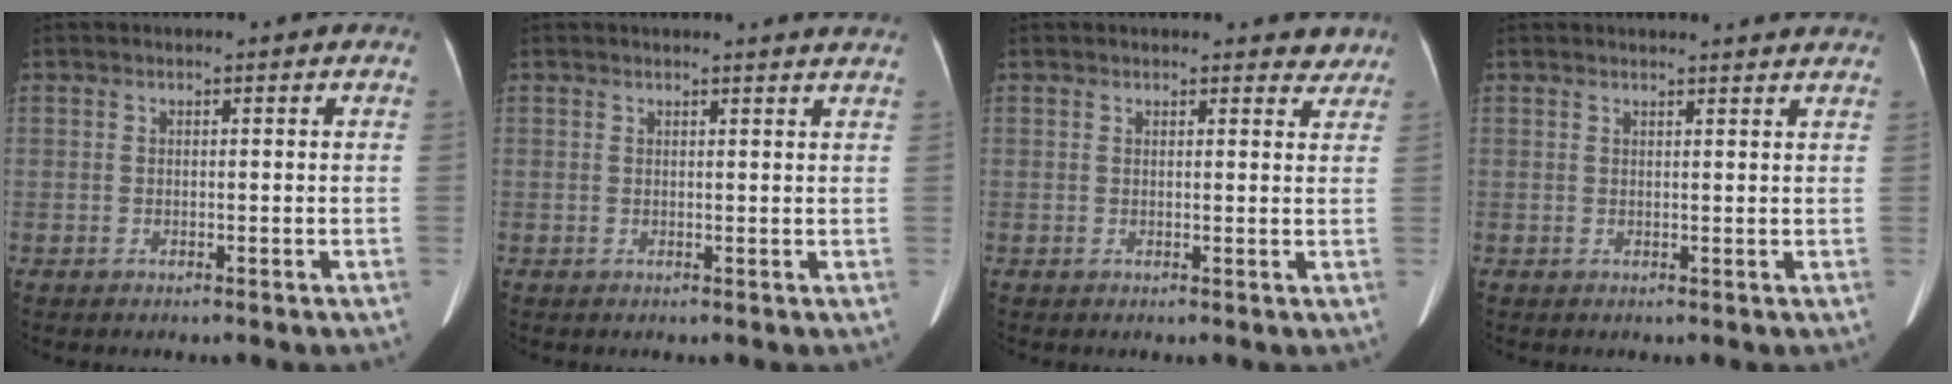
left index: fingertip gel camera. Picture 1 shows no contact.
{"total": 3.9, "force": [3.7, -0.4, 1.1], "torque": [-0.015, -0.006, 0.024]}
{"total": 3.0, "force": [2.7, 1.2, 0.3], "torque": [0.012, -0.010, 0.016]}
{"total": 7.2, "force": [7.0, 0.2, 1.7], "torque": [-0.017, 0.010, 0.062]}